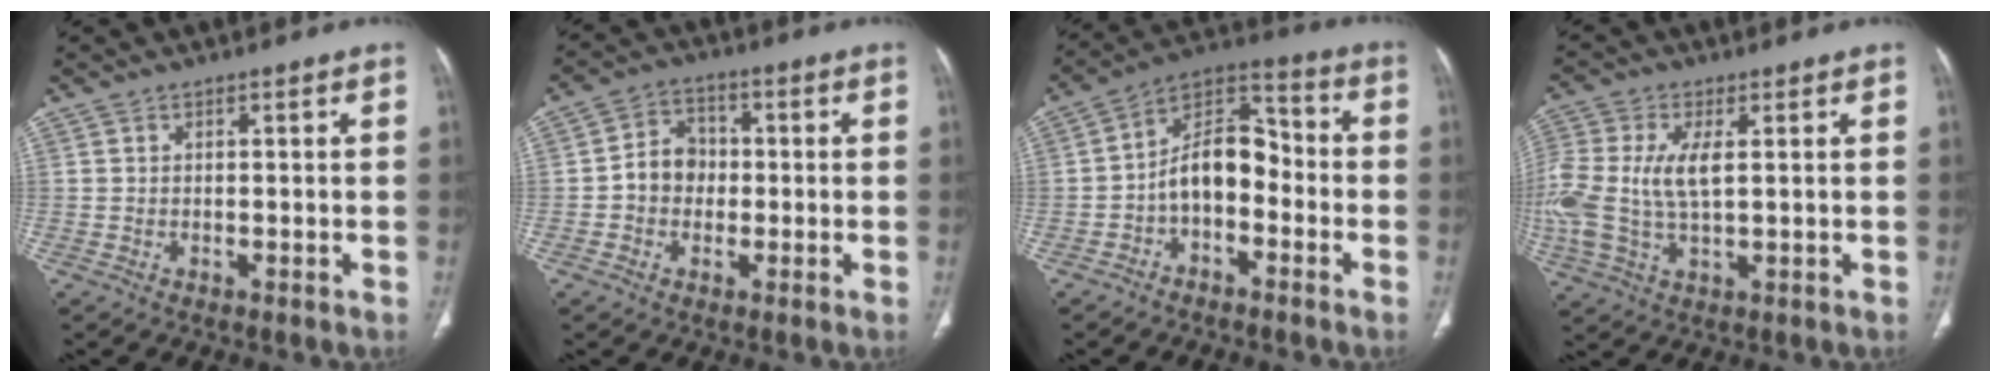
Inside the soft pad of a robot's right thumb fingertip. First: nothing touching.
{"total": 6.4, "force": [-0.6, 5.5, 3.3], "torque": [-0.031, 0.020, -0.022]}
{"total": 11.0, "force": [-2.8, 6.9, 8.1], "torque": [-0.112, 0.053, -0.062]}
{"total": 14.4, "force": [1.2, 7.3, 12.3], "torque": [-0.311, -0.002, 0.028]}